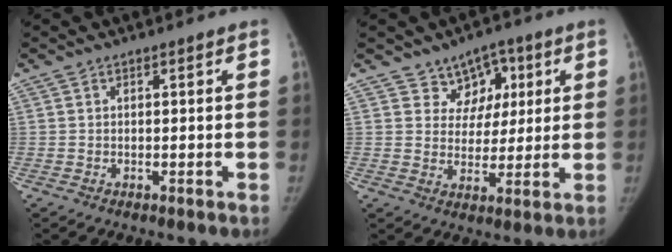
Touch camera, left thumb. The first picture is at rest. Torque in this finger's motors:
{"motor_torque": [-0.24, -0.28, 0.04, -0.04, -0.03]}